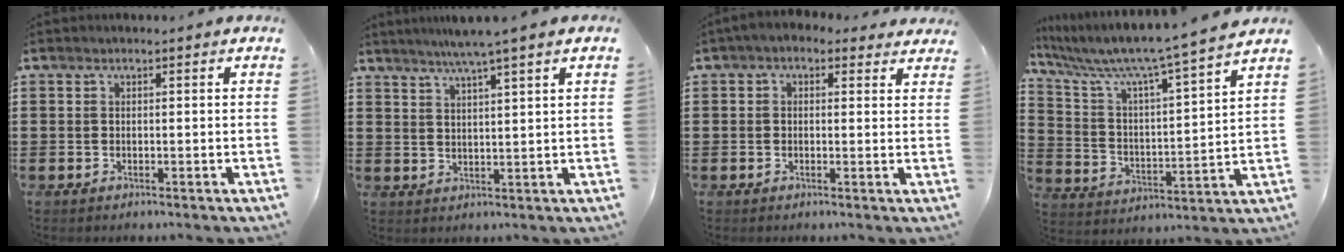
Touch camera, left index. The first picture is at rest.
{"total": 4.3, "force": [3.4, -1.0, 2.4], "torque": [-0.055, -0.010, 0.057]}
{"total": 1.5, "force": [0.5, 1.3, 0.6], "torque": [-0.018, 0.008, 0.007]}
{"total": 7.4, "force": [6.5, -0.4, 3.6], "torque": [-0.102, -0.053, 0.098]}